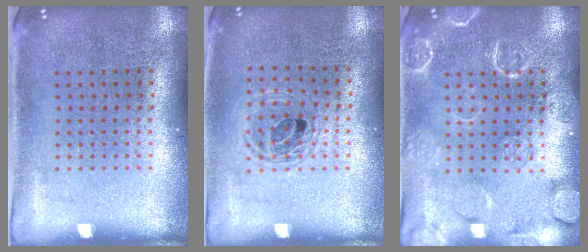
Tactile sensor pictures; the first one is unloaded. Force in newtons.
{"total": 1.3, "press": 1.2, "slide": 0.4}
{"total": 4.3, "press": 4.3, "slide": 0.6}